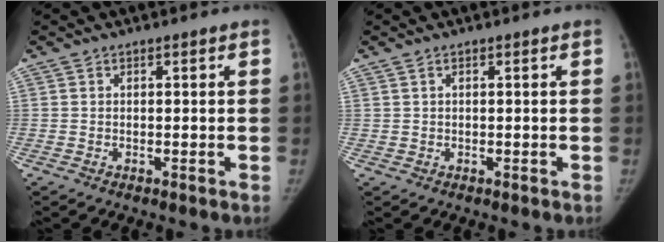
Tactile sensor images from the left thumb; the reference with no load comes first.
{"total": 0.5, "force": [0.3, 0.3, 0.3], "torque": [-0.002, 0.001, 0.006]}